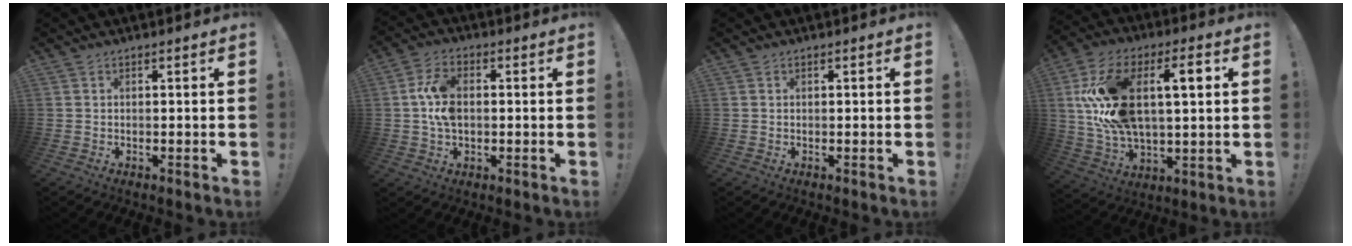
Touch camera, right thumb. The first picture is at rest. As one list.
[{"total": 9.5, "force": [0.4, 6.3, 7.1], "torque": [-0.139, 0.013, 0.011]}, {"total": 0.0}, {"total": 20.5, "force": [4.8, 10.9, 16.7], "torque": [-0.290, -0.005, 0.079]}]